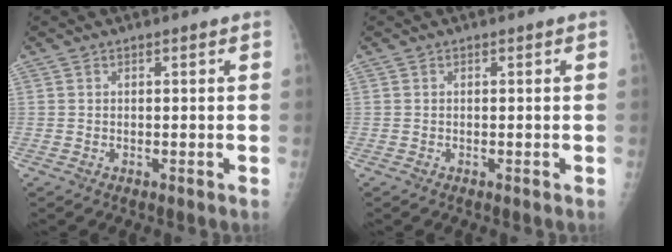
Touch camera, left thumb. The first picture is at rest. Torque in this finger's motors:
{"motor_torque": [0.10, 0.02, 0.04, -0.04, 0.00]}